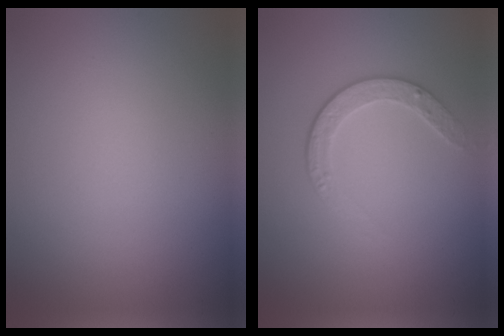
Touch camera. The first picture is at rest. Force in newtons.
{"total": 2.2, "press": 1.6, "slide": 1.5}